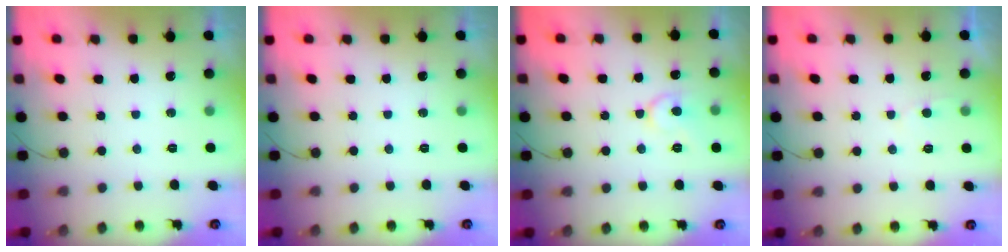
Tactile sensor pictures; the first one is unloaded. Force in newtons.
{"total": 0.0}
{"total": 7.5, "press": 7.5, "slide": 0.7}
{"total": 2.2, "press": 2.2, "slide": 0.2}